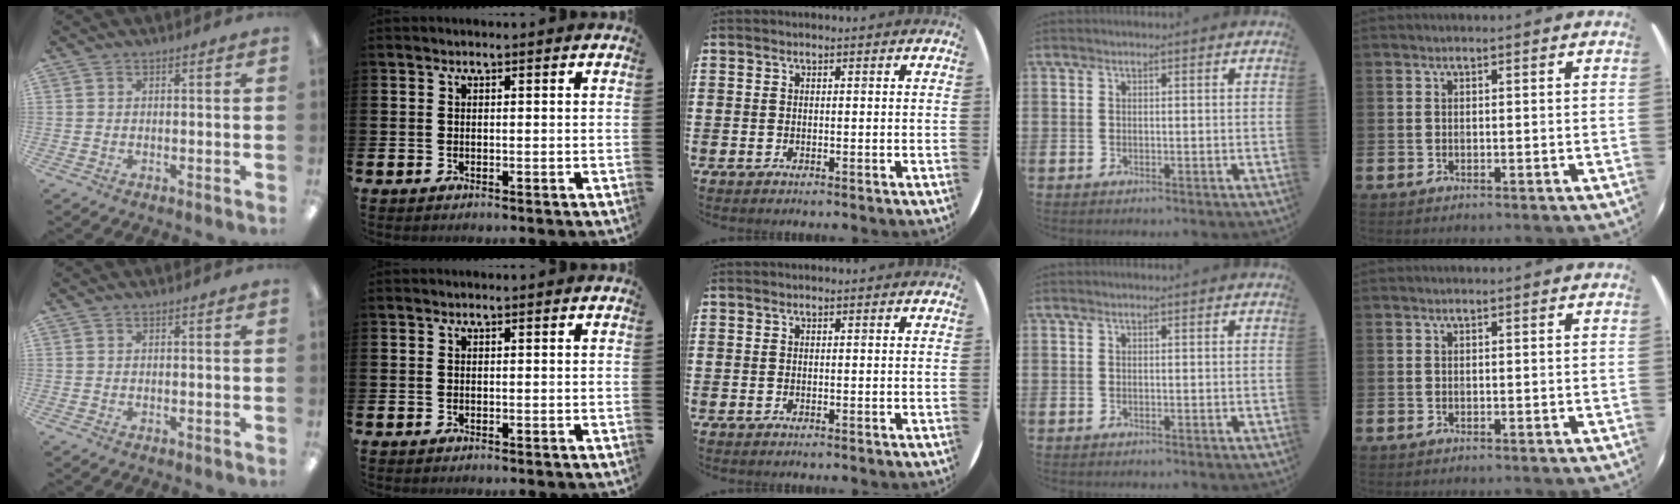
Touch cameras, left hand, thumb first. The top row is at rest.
{}